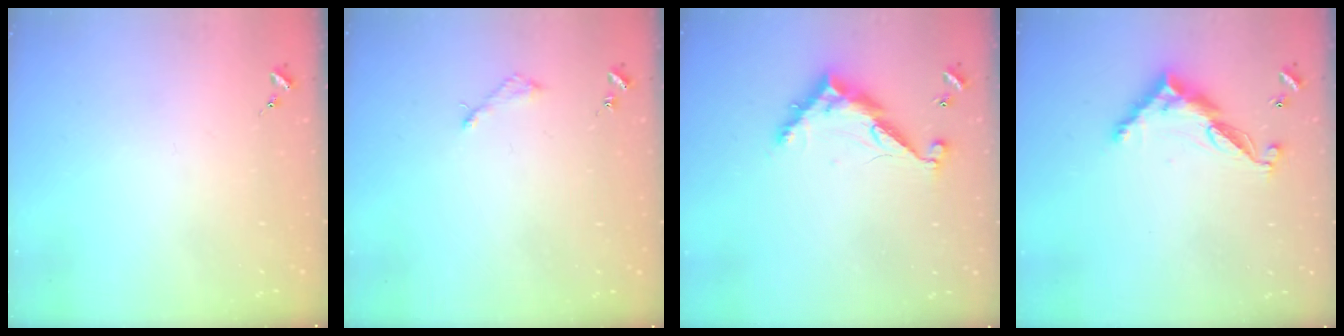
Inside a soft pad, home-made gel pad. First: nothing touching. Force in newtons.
{"total": 3.1, "press": 3.0, "slide": 0.3}
{"total": 10.2, "press": 10.2, "slide": 0.8}
{"total": 11.7, "press": 11.7, "slide": 0.3}